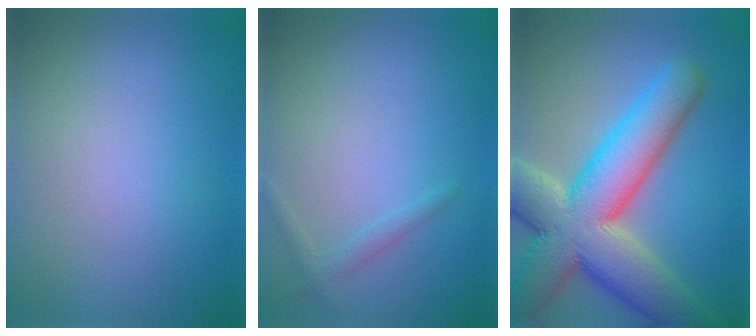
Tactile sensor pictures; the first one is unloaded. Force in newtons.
{"total": 1.1, "press": 1.1, "slide": 0.0}
{"total": 12.8, "press": 12.8, "slide": 1.0}